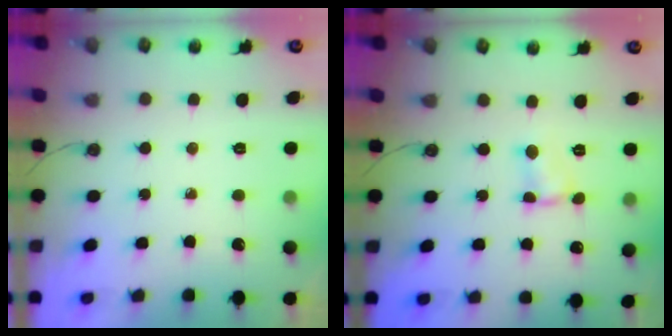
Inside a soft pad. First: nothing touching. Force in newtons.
{"total": 1.6, "press": 1.6, "slide": 0.2}